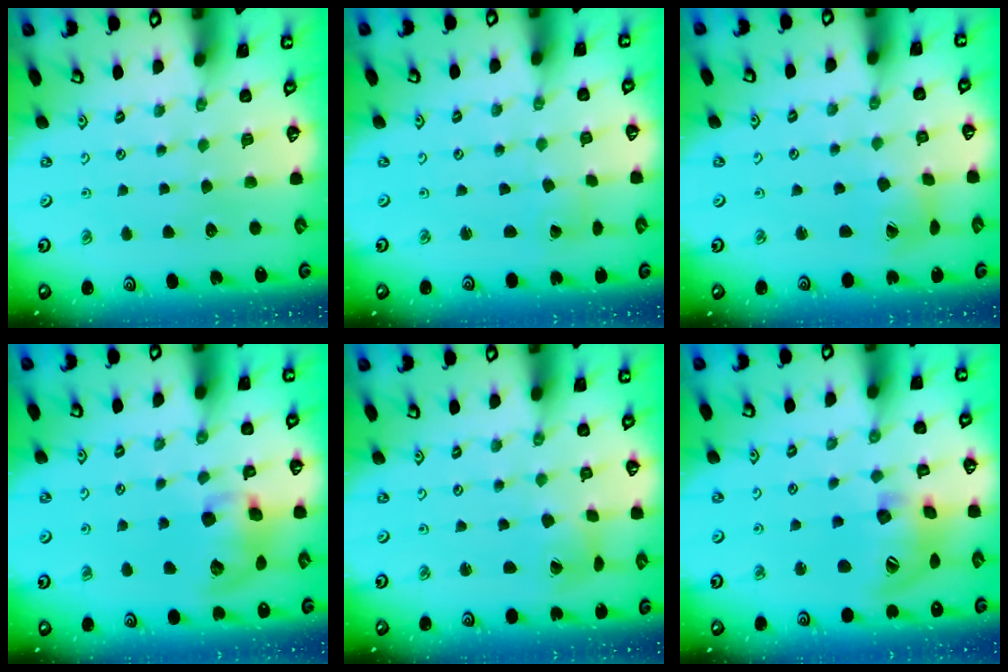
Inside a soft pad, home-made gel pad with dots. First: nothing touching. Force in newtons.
{"total": 0.5, "press": 0.5, "slide": 0.1}
{"total": 3.0, "press": 2.9, "slide": 0.5}
{"total": 11.1, "press": 10.9, "slide": 1.9}
{"total": 2.0, "press": 2.0, "slide": 0.3}
{"total": 16.7, "press": 16.5, "slide": 2.2}